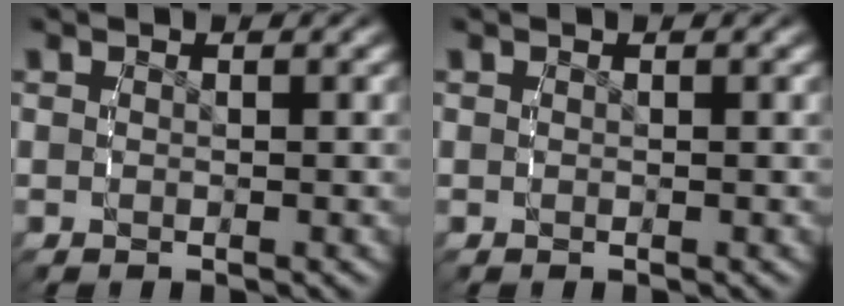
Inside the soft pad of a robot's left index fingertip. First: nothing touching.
{"total": 0.0}